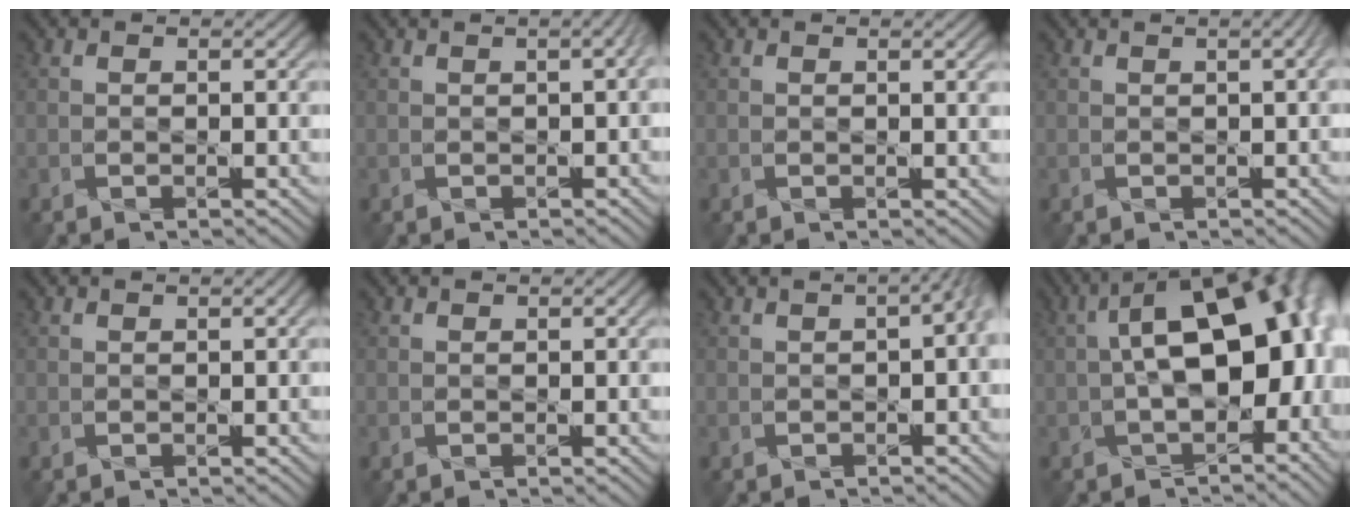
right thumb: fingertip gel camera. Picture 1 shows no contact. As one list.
[{"total": 3.3, "force": [-0.8, 1.6, 2.8], "torque": [-0.029, -0.011, 0.003]}, {"total": 1.2, "force": [0.4, 0.5, 1.0], "torque": [-0.019, -0.009, 0.009]}, {"total": 2.6, "force": [-0.4, 1.1, 2.4], "torque": [-0.023, -0.007, 0.006]}, {"total": 0.6, "force": [-0.2, 0.4, 0.5], "torque": [-0.007, -0.003, -0.001]}, {"total": 0.0}, {"total": 5.0, "force": [-1.2, 2.2, 4.3], "torque": [-0.050, -0.017, -0.006]}, {"total": 15.2, "force": [0.7, 7.7, 13.0], "torque": [-0.188, -0.003, 0.022]}]